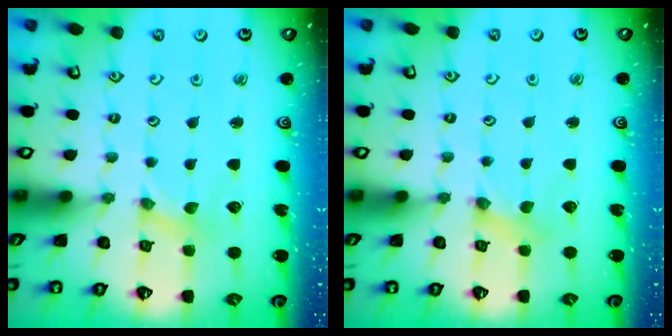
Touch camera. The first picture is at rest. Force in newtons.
{"total": 1.6, "press": 1.6, "slide": 0.1}